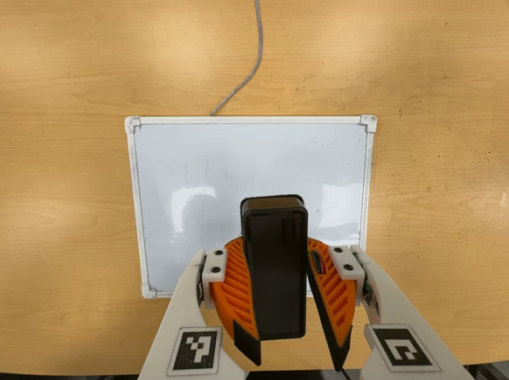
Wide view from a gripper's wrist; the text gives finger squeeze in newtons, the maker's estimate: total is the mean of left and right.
{"total": 11.0, "left": 11.3, "right": 10.7}